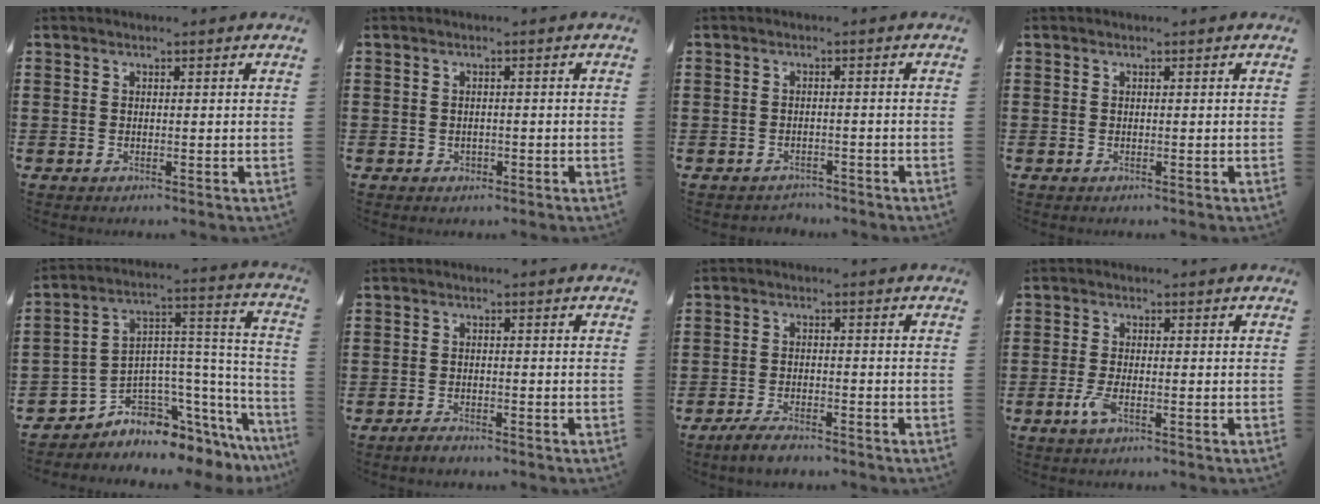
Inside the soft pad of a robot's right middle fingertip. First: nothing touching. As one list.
[{"total": 0.7, "force": [-0.2, 0.6, 0.2], "torque": [-0.008, 0.000, -0.004]}, {"total": 1.0, "force": [-0.9, 0.4, -0.2], "torque": [0.001, 0.003, -0.020]}, {"total": 0.0}, {"total": 4.5, "force": [-3.8, 2.4, 0.5], "torque": [-0.019, -0.023, -0.073]}, {"total": 1.6, "force": [-1.4, 0.3, 0.4], "torque": [-0.013, -0.002, -0.028]}, {"total": 3.1, "force": [-2.8, 0.6, 1.3], "torque": [-0.038, 0.000, -0.060]}, {"total": 2.9, "force": [-1.3, 0.8, 2.5], "torque": [-0.063, -0.007, -0.029]}]